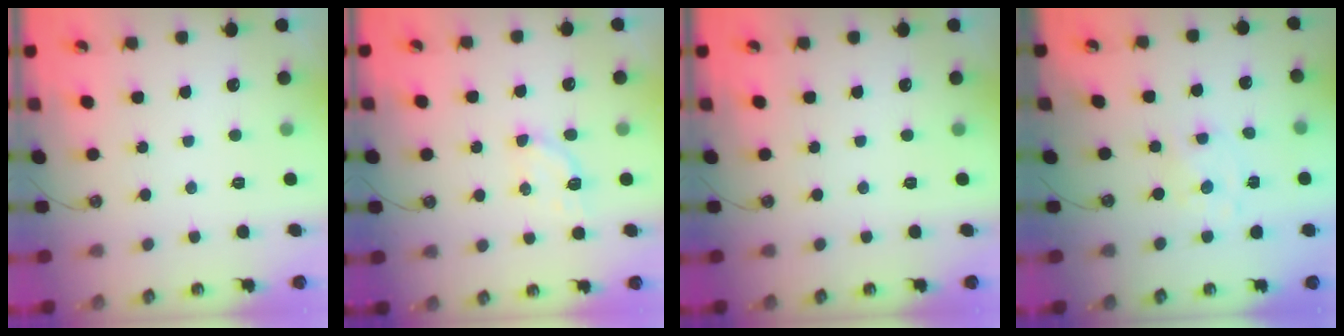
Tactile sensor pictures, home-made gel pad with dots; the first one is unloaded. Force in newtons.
{"total": 3.1, "press": 3.1, "slide": 0.5}
{"total": 0.0}
{"total": 1.5, "press": 1.5, "slide": 0.3}